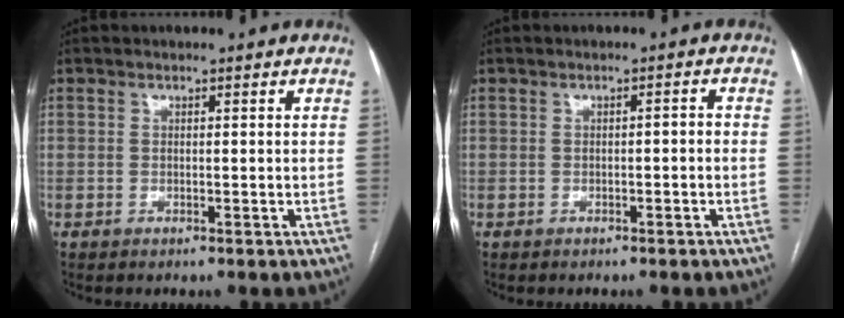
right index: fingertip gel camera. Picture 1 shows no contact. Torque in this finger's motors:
{"motor_torque": [0.17, -0.06, 0.03, 0.01]}